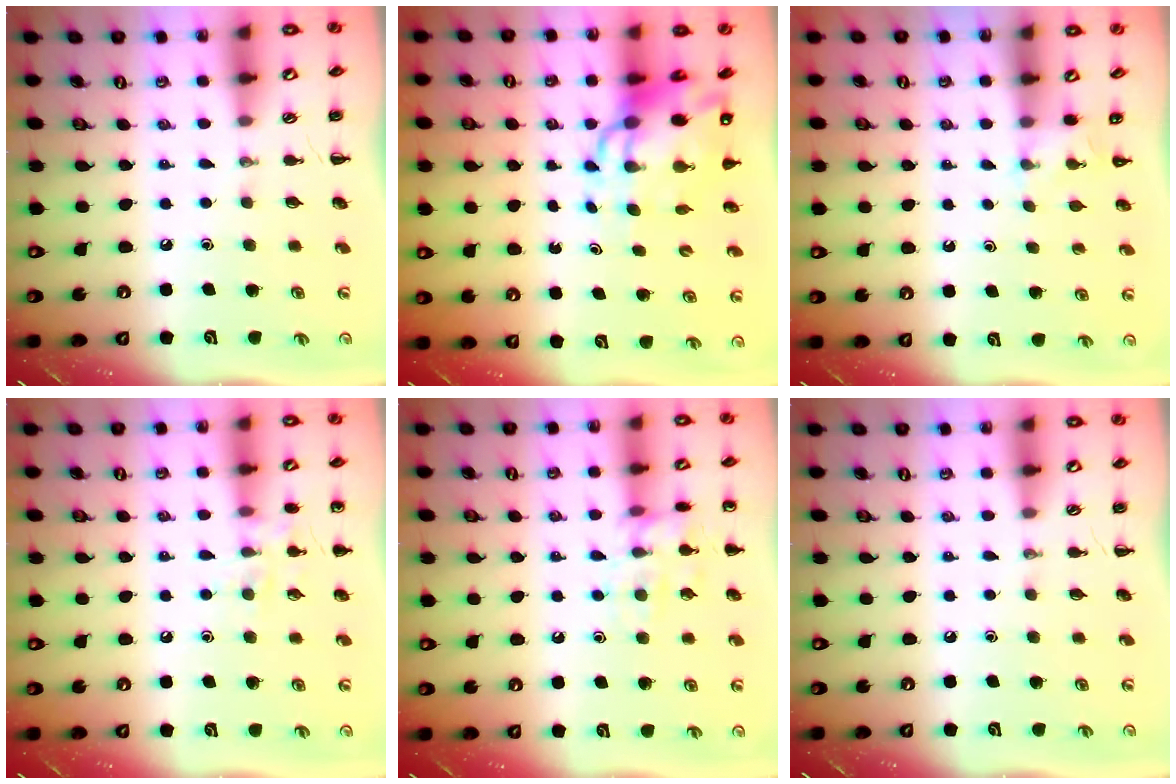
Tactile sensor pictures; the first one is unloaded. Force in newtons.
{"total": 11.1, "press": 10.6, "slide": 3.2}
{"total": 3.0, "press": 2.8, "slide": 1.1}
{"total": 8.5, "press": 8.4, "slide": 1.6}
{"total": 10.9, "press": 10.8, "slide": 1.1}
{"total": 0.0}